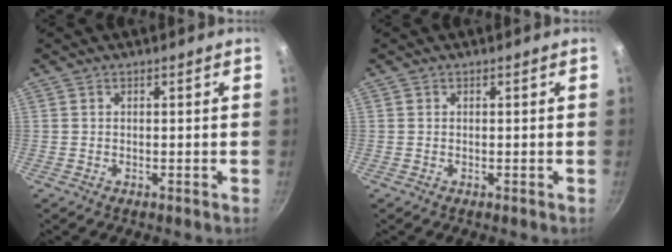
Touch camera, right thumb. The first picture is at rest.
{"total": 0.0}